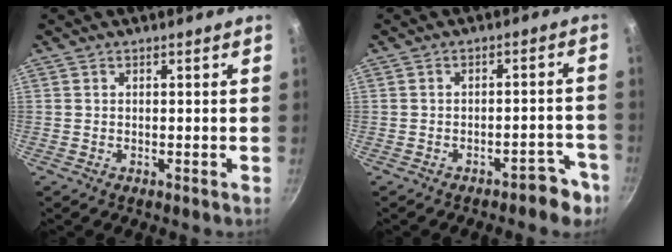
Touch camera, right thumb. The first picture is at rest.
{"total": 5.5, "force": [-4.0, 2.3, 3.1], "torque": [-0.025, 0.044, -0.046]}